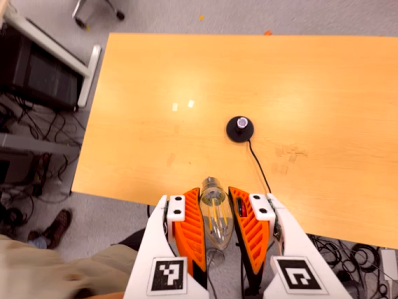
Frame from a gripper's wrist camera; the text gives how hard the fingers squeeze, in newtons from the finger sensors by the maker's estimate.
{"total": 20.6, "left": 22.3, "right": 19.0}